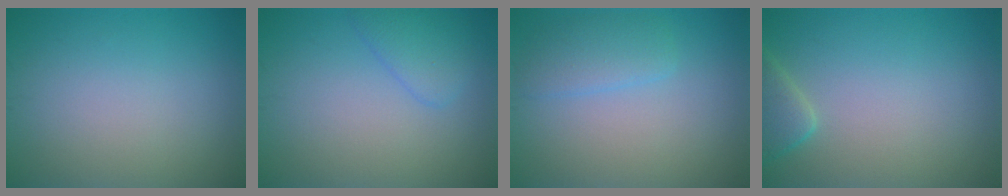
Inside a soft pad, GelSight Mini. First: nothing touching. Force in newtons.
{"total": 2.2, "press": 2.1, "slide": 0.2}
{"total": 2.4, "press": 2.3, "slide": 0.1}
{"total": 2.4, "press": 2.4, "slide": 0.3}